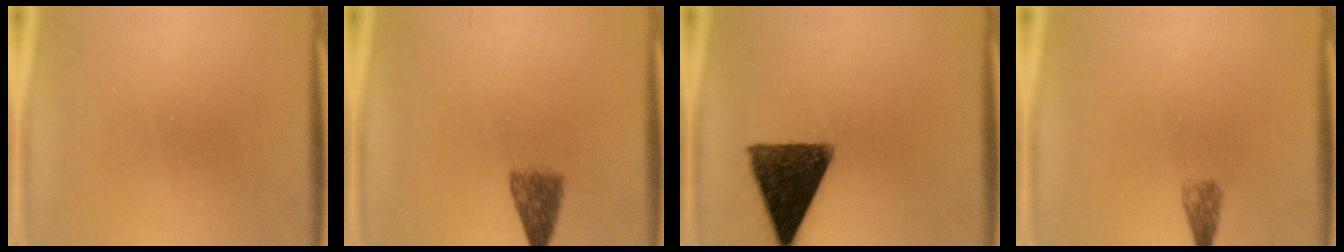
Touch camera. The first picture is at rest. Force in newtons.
{"total": 4.1}
{"total": 13.5}
{"total": 1.4}